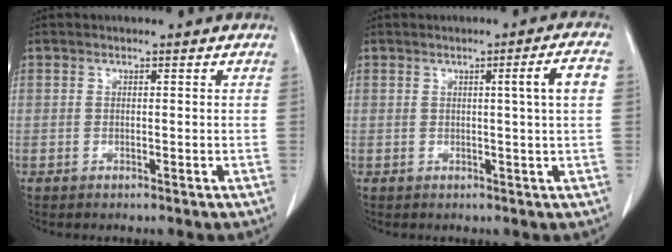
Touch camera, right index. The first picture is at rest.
{"total": 4.2, "force": [0.6, -1.1, 4.0], "torque": [-0.057, 0.000, 0.009]}